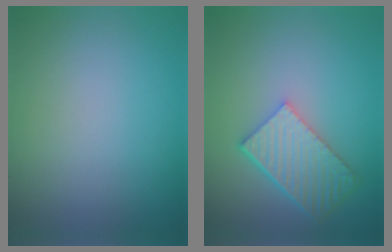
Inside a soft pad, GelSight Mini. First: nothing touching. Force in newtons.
{"total": 5.9, "press": 4.3, "slide": 4.0}